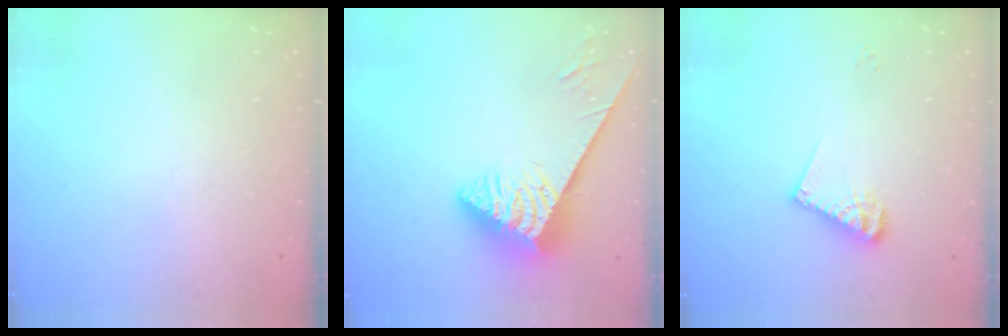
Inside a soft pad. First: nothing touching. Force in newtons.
{"total": 6.3, "press": 6.2, "slide": 1.2}
{"total": 7.9, "press": 7.9, "slide": 0.3}